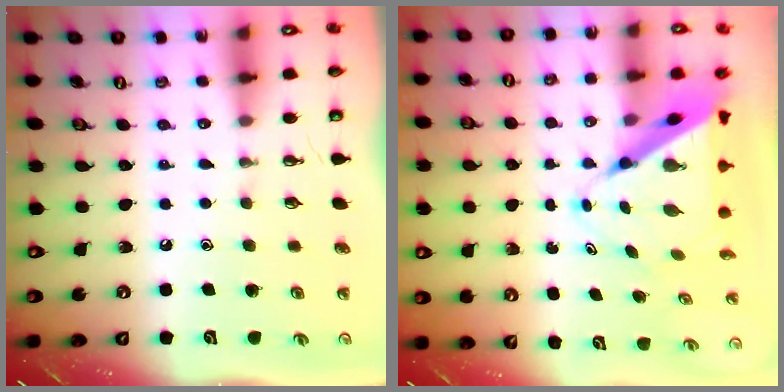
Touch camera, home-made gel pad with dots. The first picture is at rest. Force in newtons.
{"total": 9.9, "press": 9.9, "slide": 0.7}